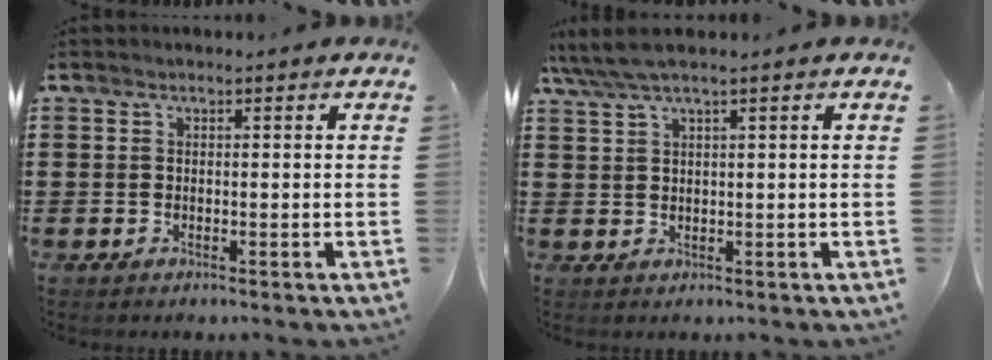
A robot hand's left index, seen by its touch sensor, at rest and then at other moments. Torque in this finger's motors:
{"motor_torque": [0.80, -0.75, 0.34, 0.07]}